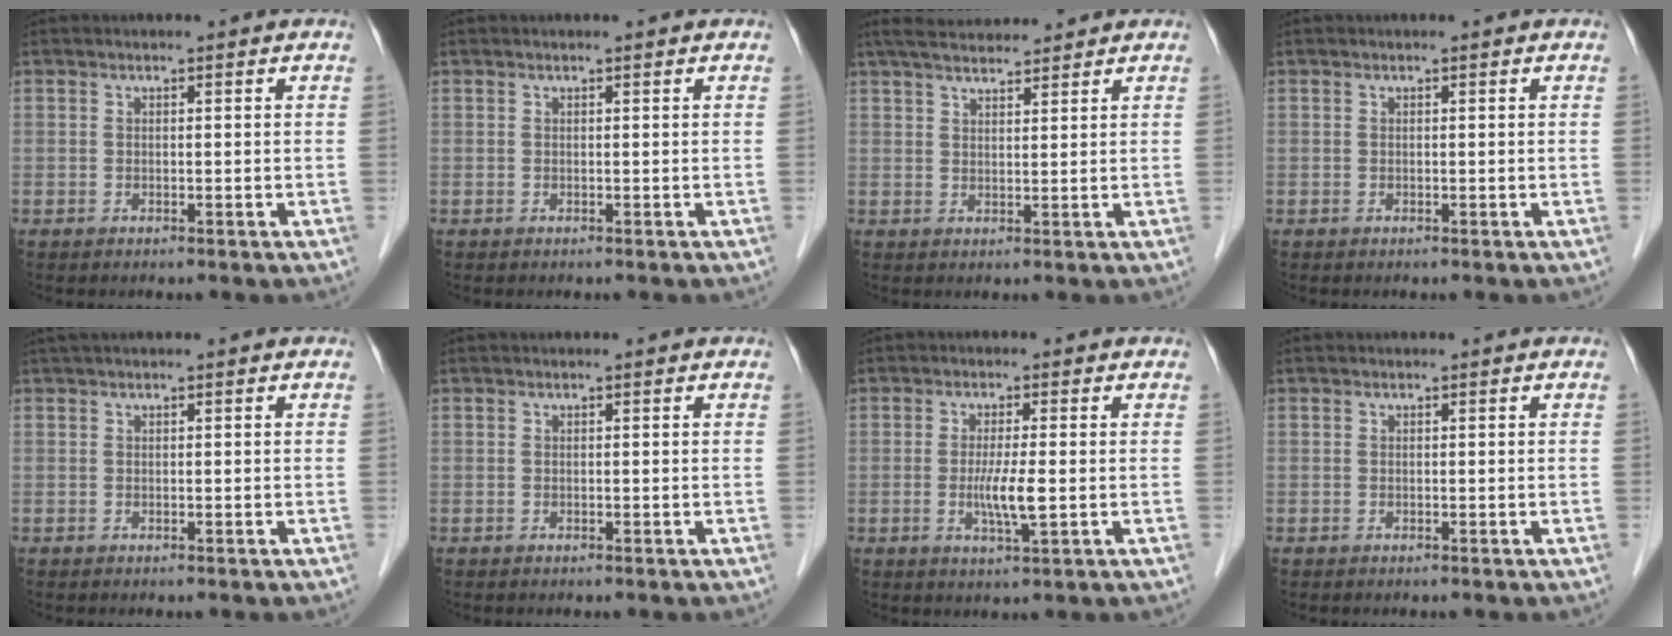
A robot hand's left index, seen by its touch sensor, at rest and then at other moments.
{"total": 0.0}
{"total": 8.2, "force": [7.4, 1.3, 3.4], "torque": [-0.060, 0.031, 0.120]}
{"total": 0.0}
{"total": 1.0, "force": [0.7, 0.0, 0.7], "torque": [-0.019, 0.020, 0.017]}
{"total": 0.0}
{"total": 4.4, "force": [-0.6, 0.0, 4.3], "torque": [-0.085, -0.013, -0.012]}
{"total": 0.0}